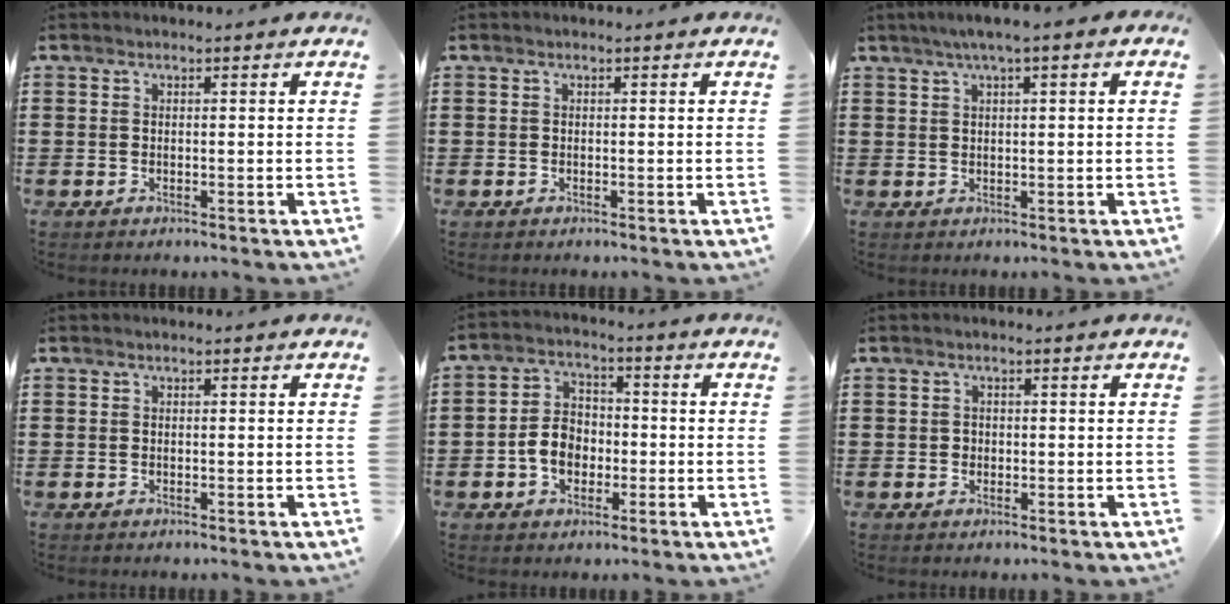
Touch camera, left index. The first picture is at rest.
{"total": 0.0}
{"total": 2.4, "force": [0.9, 0.2, 2.3], "torque": [-0.042, 0.003, 0.014]}
{"total": 0.0}
{"total": 5.6, "force": [-1.7, 4.1, 3.4], "torque": [-0.082, 0.008, -0.036]}
{"total": 0.8, "force": [0.1, 0.7, 0.4], "torque": [-0.010, 0.005, 0.002]}